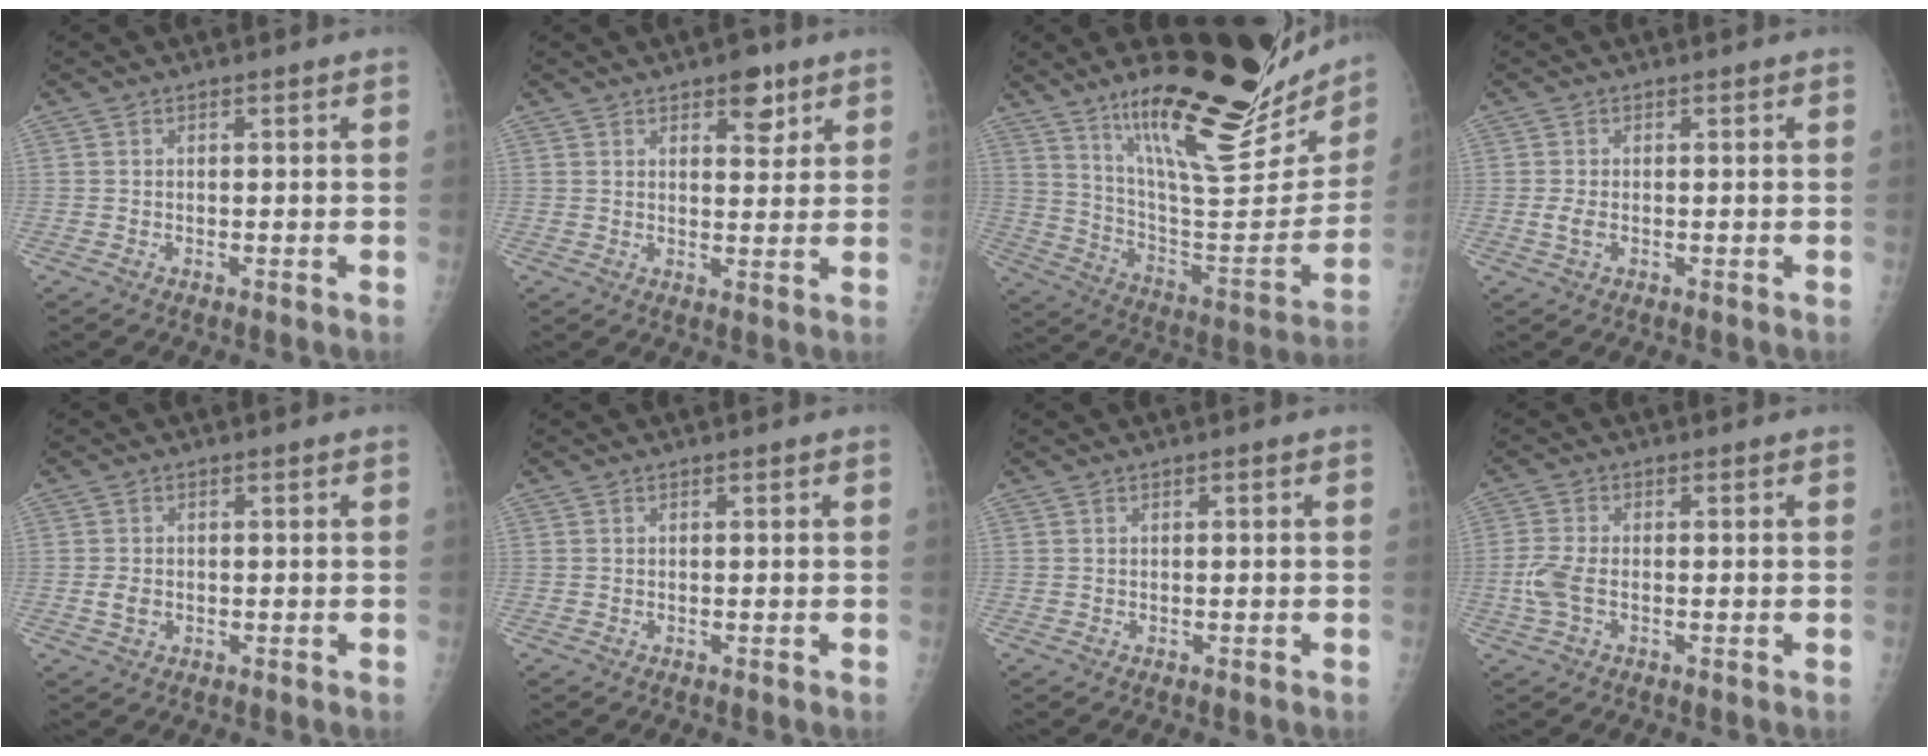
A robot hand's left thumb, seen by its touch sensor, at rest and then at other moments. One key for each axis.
{"total": 5.1, "fx": 3.2, "fy": 2.6, "fz": 3.1, "tx": -0.017, "ty": -0.017, "tz": 0.042}
{"total": 29.4, "fx": 19.7, "fy": 8.1, "fz": 20.2, "tx": -0.269, "ty": -0.094, "tz": 0.312}
{"total": 1.8, "fx": -0.2, "fy": 1.0, "fz": 1.5, "tx": -0.032, "ty": -0.002, "tz": -0.003}
{"total": 2.1, "fx": -0.4, "fy": 1.6, "fz": 1.3, "tx": -0.016, "ty": 0.001, "tz": -0.005}
{"total": 0.0}
{"total": 0.0}
{"total": 4.3, "fx": -0.8, "fy": 2.3, "fz": 3.6, "tx": -0.093, "ty": 0.003, "tz": -0.020}